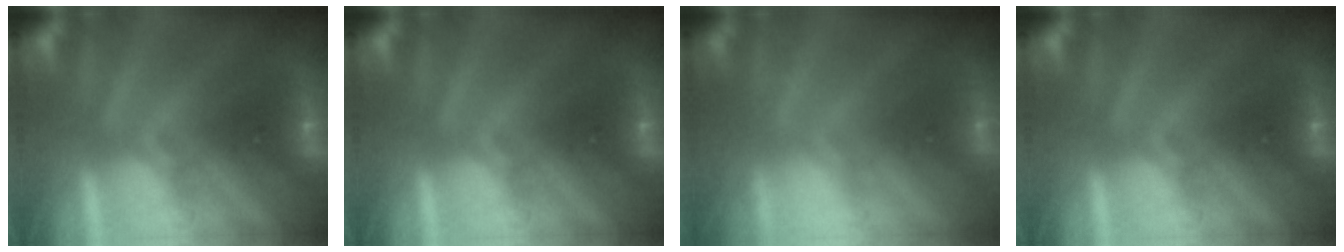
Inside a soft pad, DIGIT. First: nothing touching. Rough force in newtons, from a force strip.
{"total": 0.0}
{"total": 2.4}
{"total": 0.0}